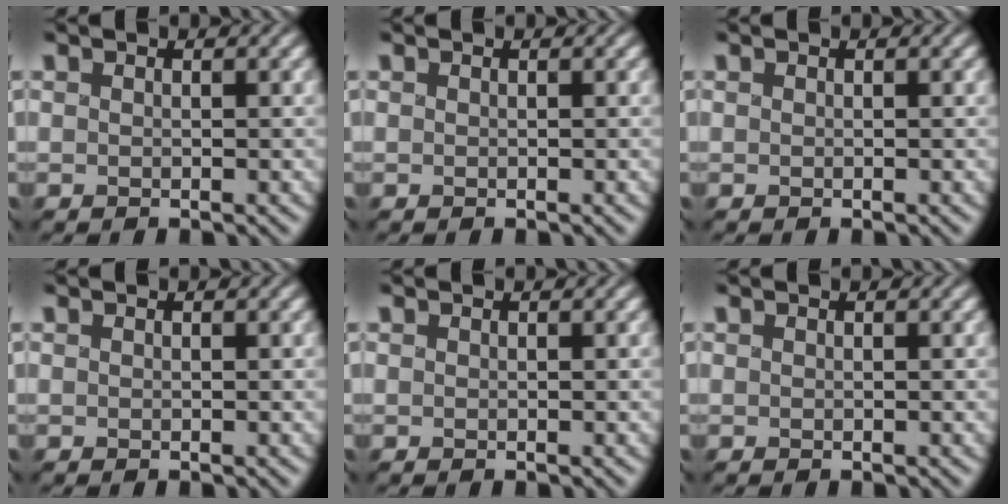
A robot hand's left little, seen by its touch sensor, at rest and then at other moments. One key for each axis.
{"total": 0.0}
{"total": 0.0}
{"total": 0.0}
{"total": 0.0}
{"total": 0.0}